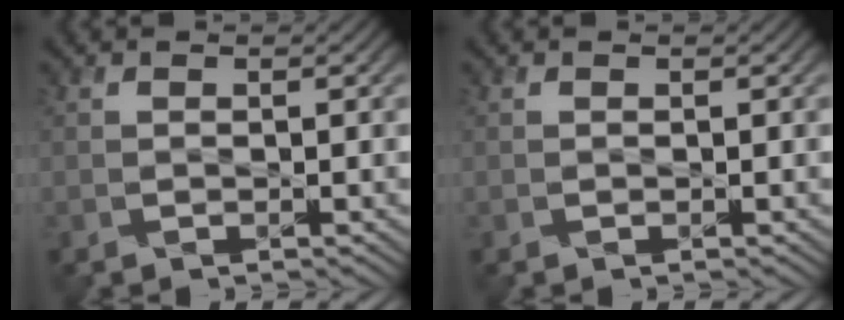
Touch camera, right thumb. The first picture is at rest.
{"total": 0.0}